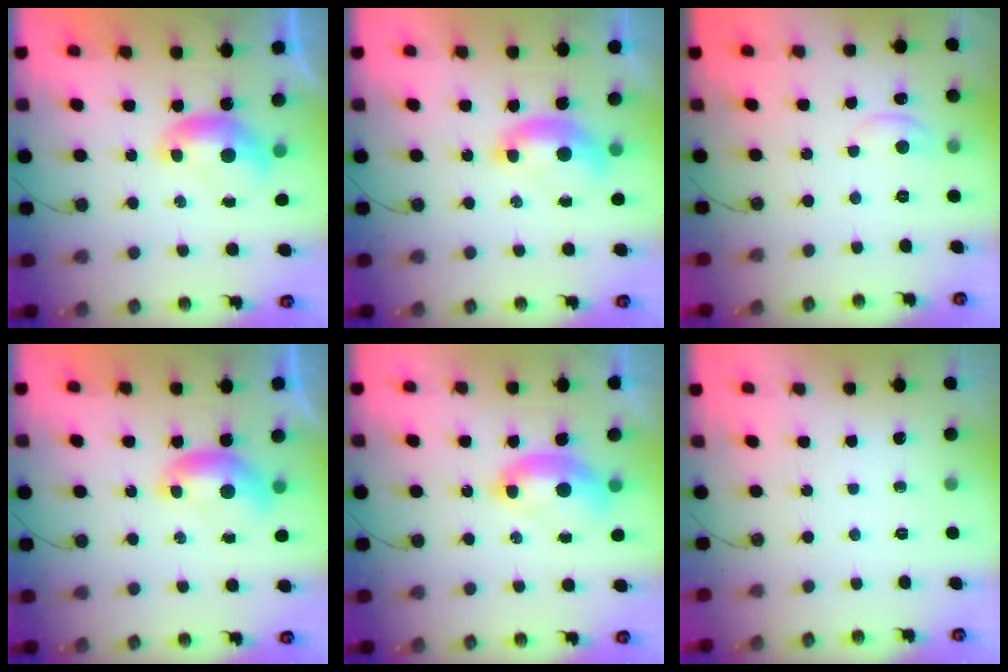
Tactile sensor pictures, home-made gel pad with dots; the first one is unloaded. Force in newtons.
{"total": 1.6, "press": 1.5, "slide": 0.6}
{"total": 1.3, "press": 1.2, "slide": 0.2}
{"total": 0.0}
{"total": 2.5, "press": 2.5, "slide": 0.6}
{"total": 0.0}